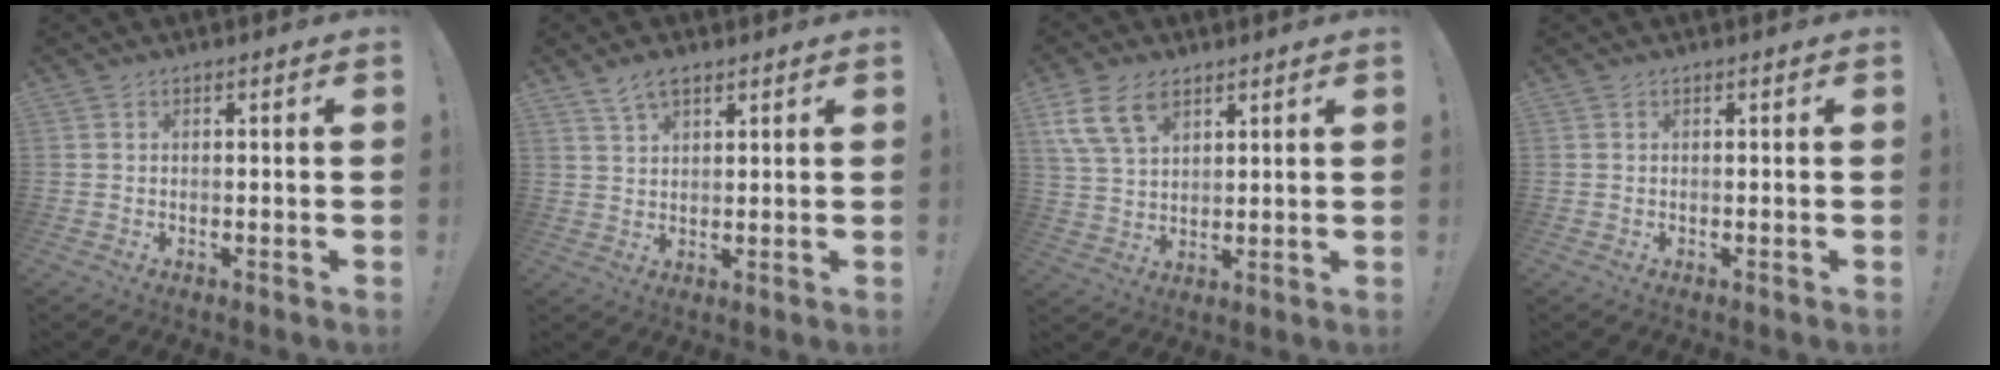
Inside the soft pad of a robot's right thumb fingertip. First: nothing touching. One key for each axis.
{"total": 4.7, "fx": 3.3, "fy": 2.3, "fz": 2.6, "tx": -0.043, "ty": -0.015, "tz": 0.061}
{"total": 10.7, "fx": 6.4, "fy": 6.3, "fz": 5.9, "tx": -0.114, "ty": -0.019, "tz": 0.124}
{"total": 0.0}